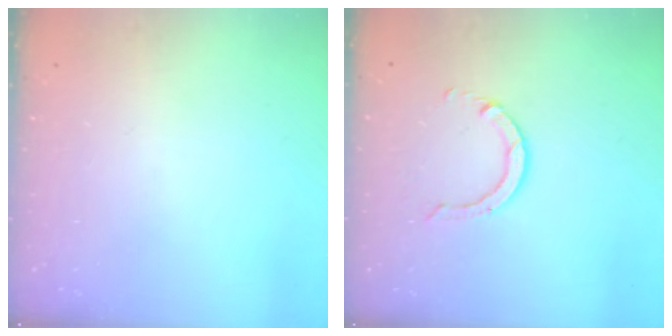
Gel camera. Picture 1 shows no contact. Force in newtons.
{"total": 5.5, "press": 5.5, "slide": 0.5}